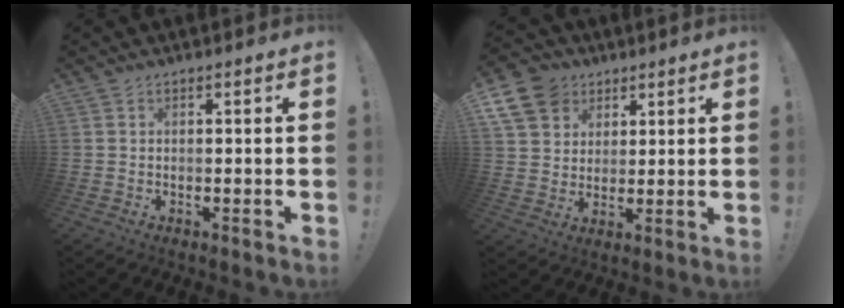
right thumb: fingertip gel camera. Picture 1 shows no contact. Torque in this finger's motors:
{"motor_torque": [0.07, 0.09, 0.04, 0.04, 0.14]}